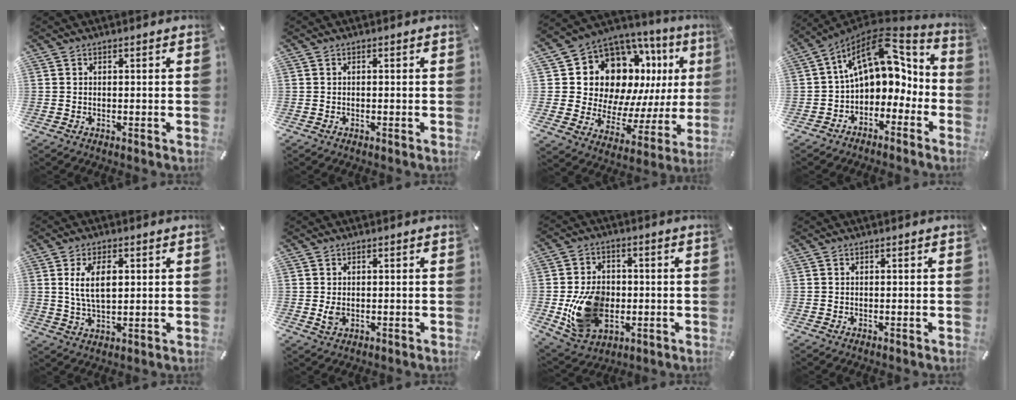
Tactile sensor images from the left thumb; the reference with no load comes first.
{"total": 0.0}
{"total": 15.6, "force": [7.7, 11.3, 7.6], "torque": [-0.128, -0.082, 0.157]}
{"total": 15.5, "force": [5.1, 10.3, 10.4], "torque": [-0.153, -0.039, 0.091]}
{"total": 8.4, "force": [2.1, 4.4, 6.8], "torque": [-0.139, -0.003, 0.030]}
{"total": 2.4, "force": [0.1, 1.8, 1.6], "torque": [-0.028, -0.004, -0.002]}
{"total": 14.4, "force": [-2.0, 11.2, 8.9], "torque": [-0.179, 0.004, -0.032]}
{"total": 0.0}